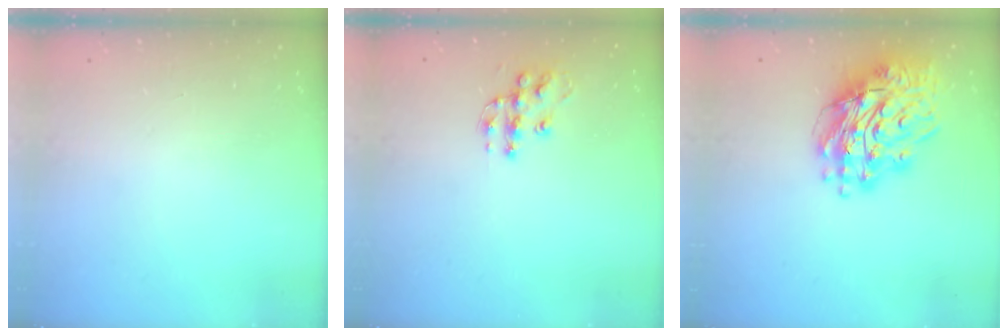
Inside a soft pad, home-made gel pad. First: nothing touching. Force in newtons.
{"total": 10.7, "press": 10.7, "slide": 0.6}
{"total": 18.5, "press": 18.3, "slide": 3.0}